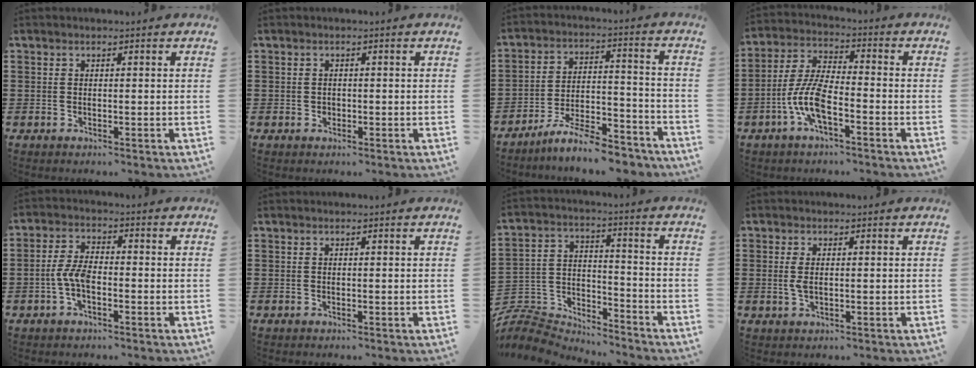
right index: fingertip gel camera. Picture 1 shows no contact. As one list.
[{"total": 0.7, "force": [-0.1, 0.7, 0.1], "torque": [-0.005, 0.004, -0.003]}, {"total": 9.0, "force": [-8.0, 1.1, 3.9], "torque": [-0.070, 0.018, -0.153]}, {"total": 7.8, "force": [-3.5, 2.3, 6.6], "torque": [-0.165, -0.010, -0.074]}, {"total": 4.9, "force": [-1.6, 2.1, 4.1], "torque": [-0.101, -0.004, -0.034]}, {"total": 0.0}, {"total": 7.3, "force": [-7.0, 1.9, 1.0], "torque": [-0.036, 0.004, -0.143]}, {"total": 2.2, "force": [0.1, 0.8, 2.1], "torque": [-0.057, -0.005, -0.004]}]